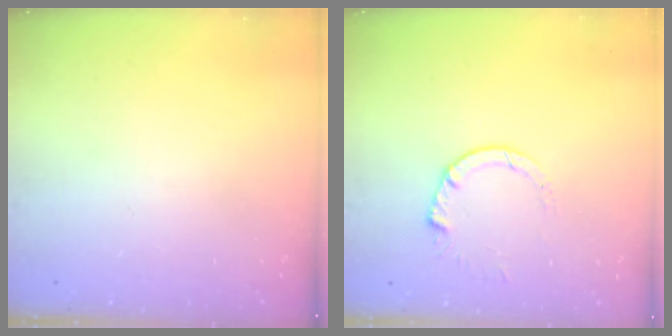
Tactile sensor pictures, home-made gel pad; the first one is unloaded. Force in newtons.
{"total": 3.5, "press": 3.5, "slide": 0.4}